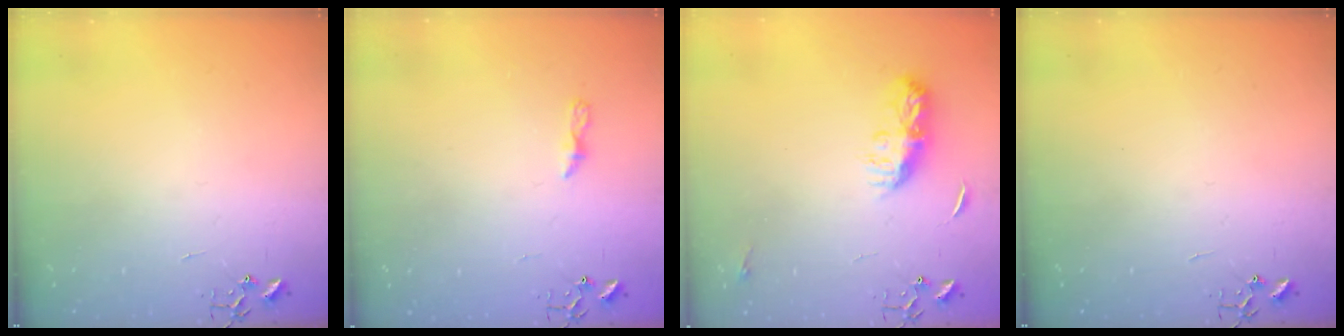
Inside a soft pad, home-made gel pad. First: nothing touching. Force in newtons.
{"total": 3.7, "press": 3.7, "slide": 0.4}
{"total": 9.4, "press": 9.4, "slide": 0.3}
{"total": 0.0}